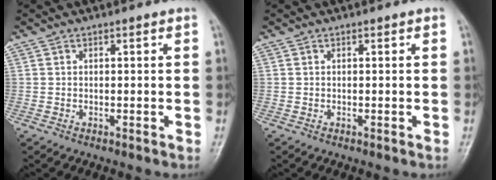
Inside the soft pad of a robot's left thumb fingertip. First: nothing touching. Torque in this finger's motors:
{"motor_torque": [0.00, 0.00, 0.00, 0.00, 0.00]}